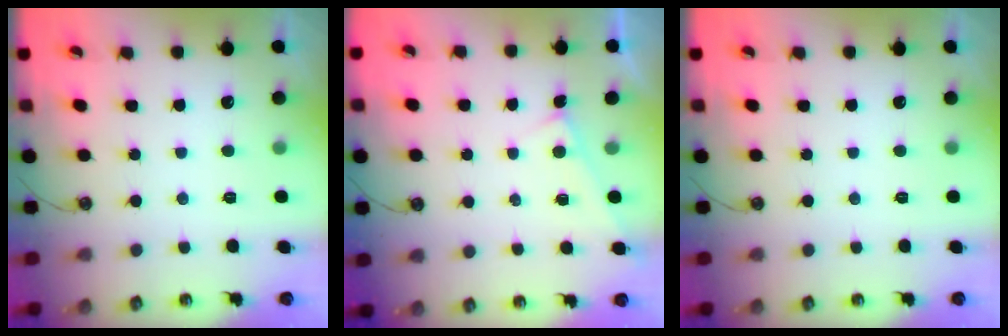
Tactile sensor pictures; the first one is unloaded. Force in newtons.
{"total": 2.3, "press": 2.3, "slide": 0.1}
{"total": 0.0}